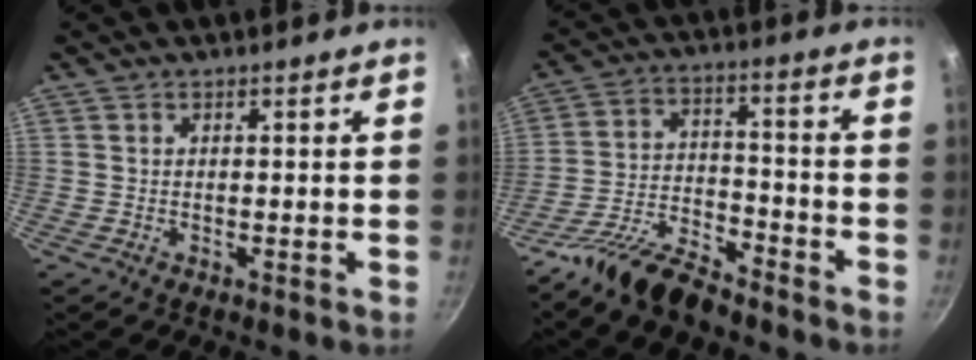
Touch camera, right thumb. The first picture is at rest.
{"total": 9.5, "force": [-6.8, 2.6, 6.1], "torque": [-0.129, 0.029, -0.139]}